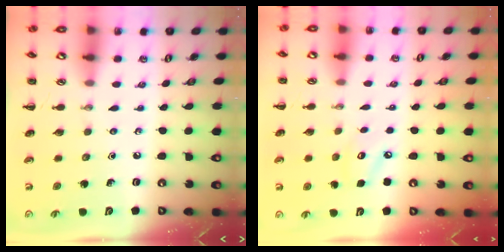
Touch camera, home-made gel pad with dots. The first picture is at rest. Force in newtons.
{"total": 4.7, "press": 4.7, "slide": 0.7}